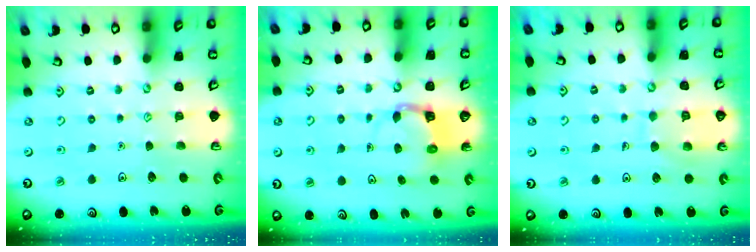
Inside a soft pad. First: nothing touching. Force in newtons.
{"total": 4.4, "press": 4.4, "slide": 0.3}
{"total": 7.9, "press": 7.9, "slide": 0.6}